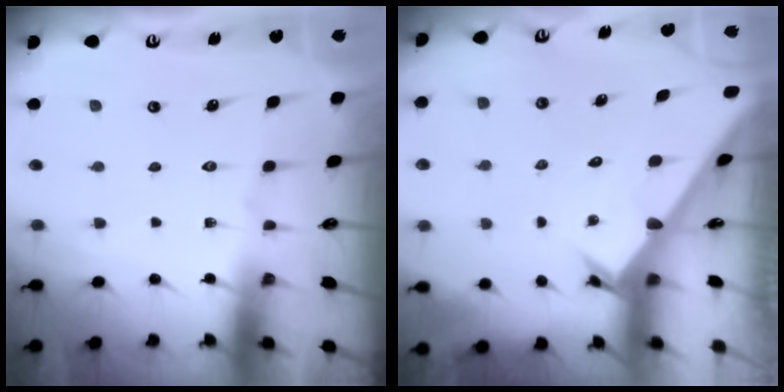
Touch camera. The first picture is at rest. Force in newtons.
{"total": 2.3, "press": 2.3, "slide": 0.1}